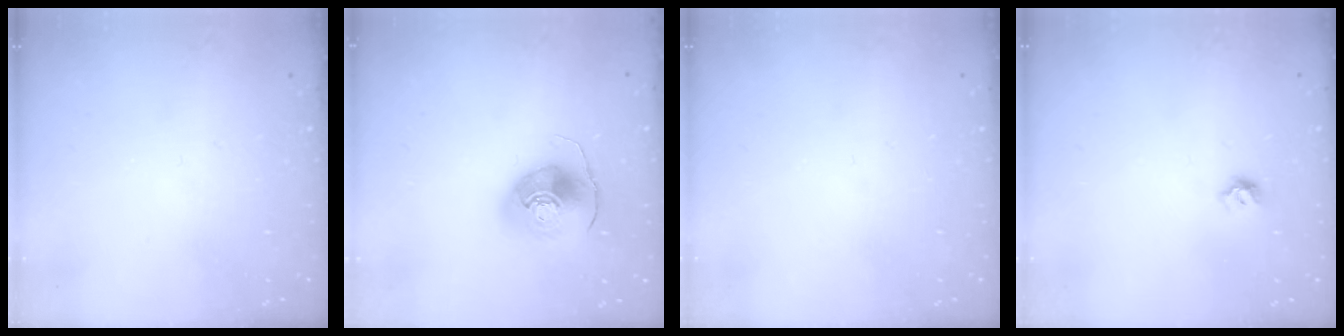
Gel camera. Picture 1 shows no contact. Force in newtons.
{"total": 10.3, "press": 10.2, "slide": 1.5}
{"total": 0.0}
{"total": 5.7, "press": 5.6, "slide": 0.7}